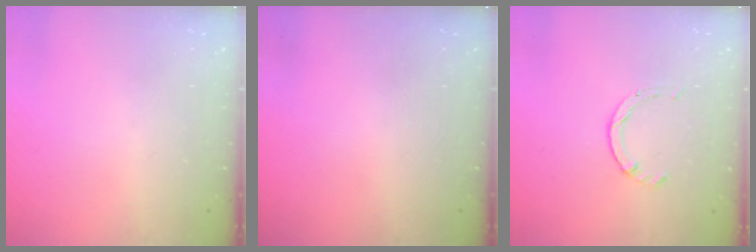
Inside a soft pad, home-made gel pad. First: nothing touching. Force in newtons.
{"total": 0.0}
{"total": 1.7, "press": 1.7, "slide": 0.2}